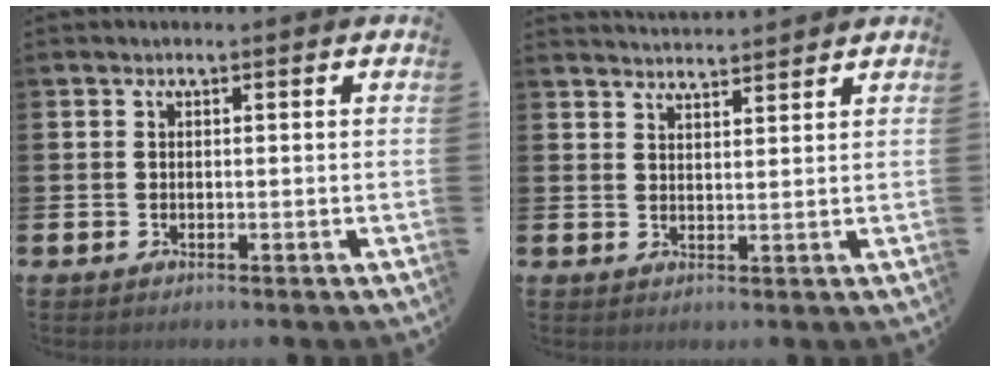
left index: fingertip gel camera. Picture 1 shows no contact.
{"total": 2.7, "force": [2.7, 0.0, 0.0], "torque": [-0.004, -0.014, 0.049]}